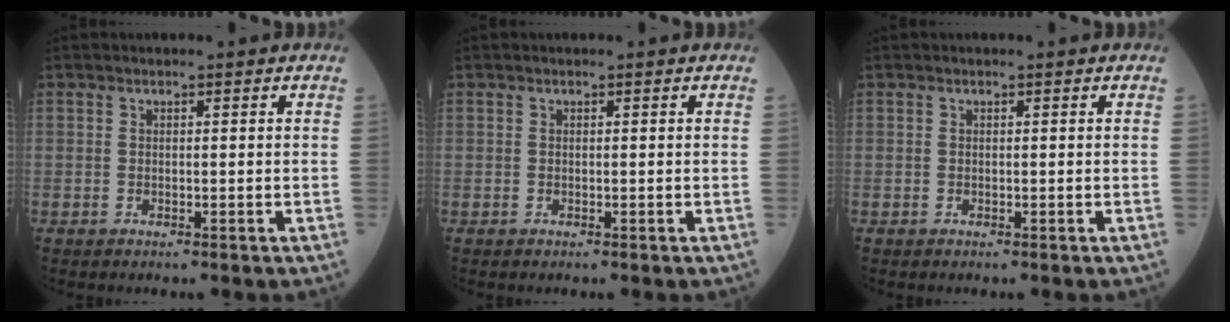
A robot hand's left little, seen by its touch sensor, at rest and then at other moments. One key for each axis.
{"total": 0.0}
{"total": 0.0}